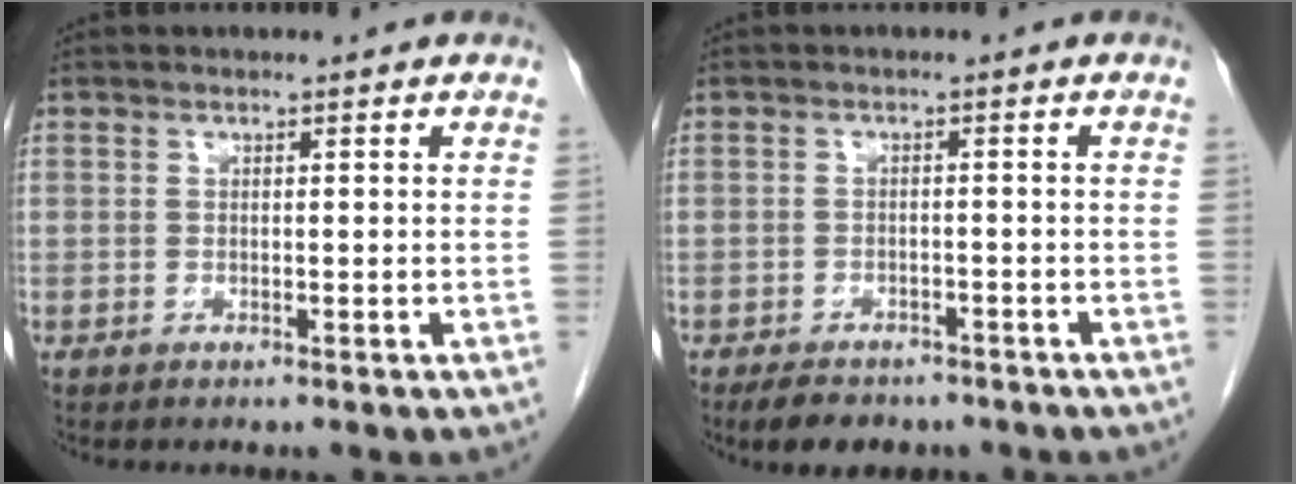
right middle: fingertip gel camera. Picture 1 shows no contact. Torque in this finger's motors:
{"motor_torque": [0.67, -0.27, 0.03, 0.04]}